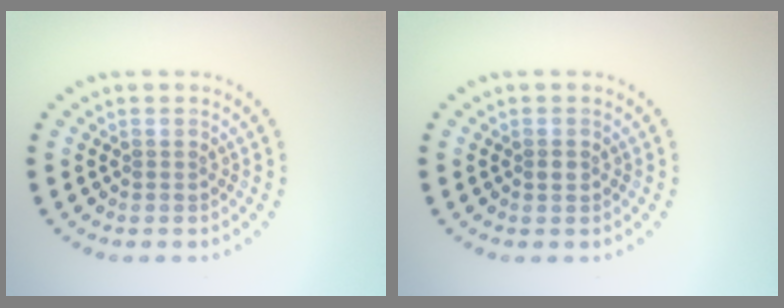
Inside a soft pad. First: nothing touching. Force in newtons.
{"total": 0.9, "press": 0.9, "slide": 0.1}